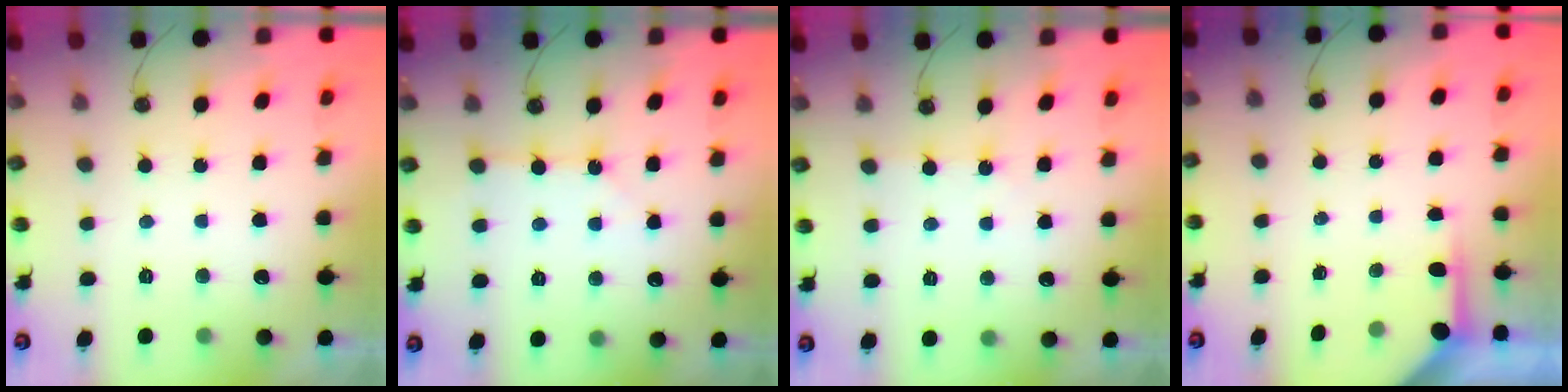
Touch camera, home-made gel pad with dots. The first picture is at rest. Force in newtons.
{"total": 2.6, "press": 2.5, "slide": 0.4}
{"total": 2.7, "press": 2.7, "slide": 0.5}
{"total": 3.9, "press": 3.9, "slide": 0.3}